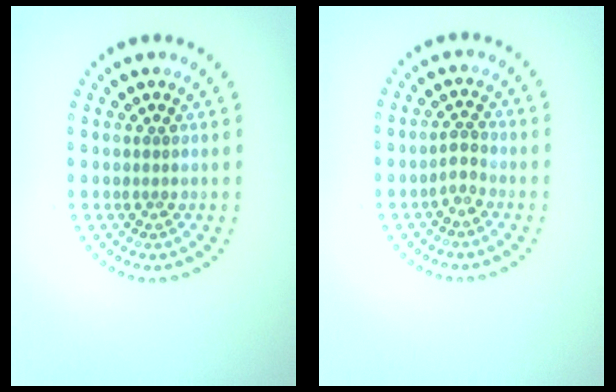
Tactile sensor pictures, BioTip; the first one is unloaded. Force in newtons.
{"total": 1.5, "press": 1.2, "slide": 0.9}